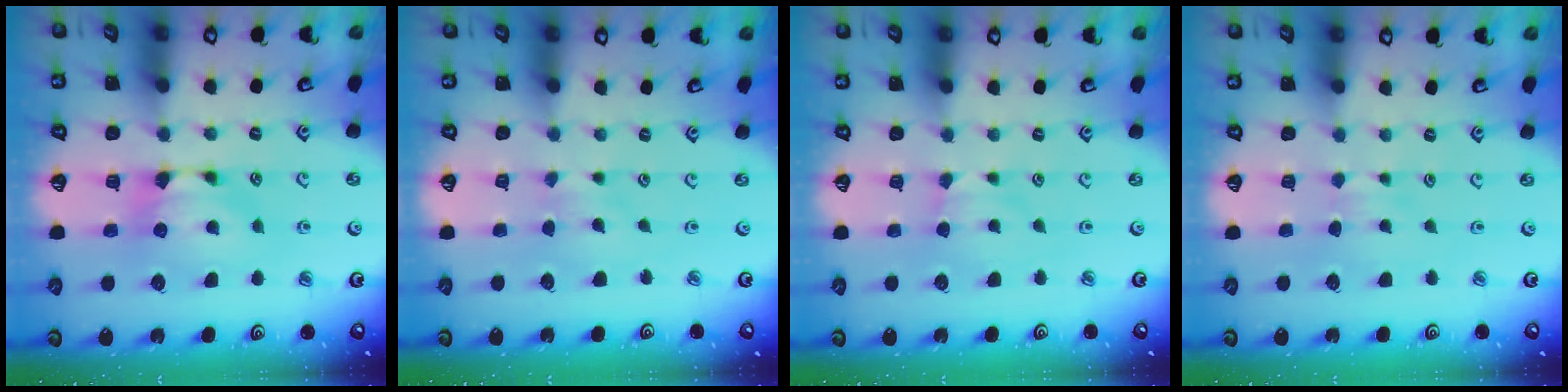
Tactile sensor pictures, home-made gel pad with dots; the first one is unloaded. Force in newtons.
{"total": 1.8, "press": 1.8, "slide": 0.1}
{"total": 2.7, "press": 2.6, "slide": 0.4}
{"total": 2.8, "press": 2.7, "slide": 0.4}